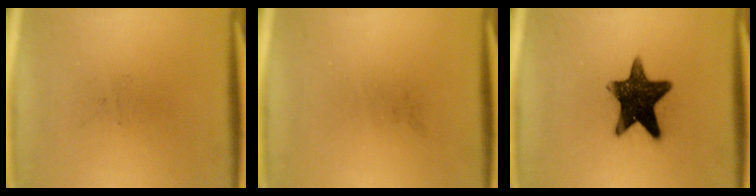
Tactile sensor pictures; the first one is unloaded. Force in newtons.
{"total": 0.0}
{"total": 14.1}